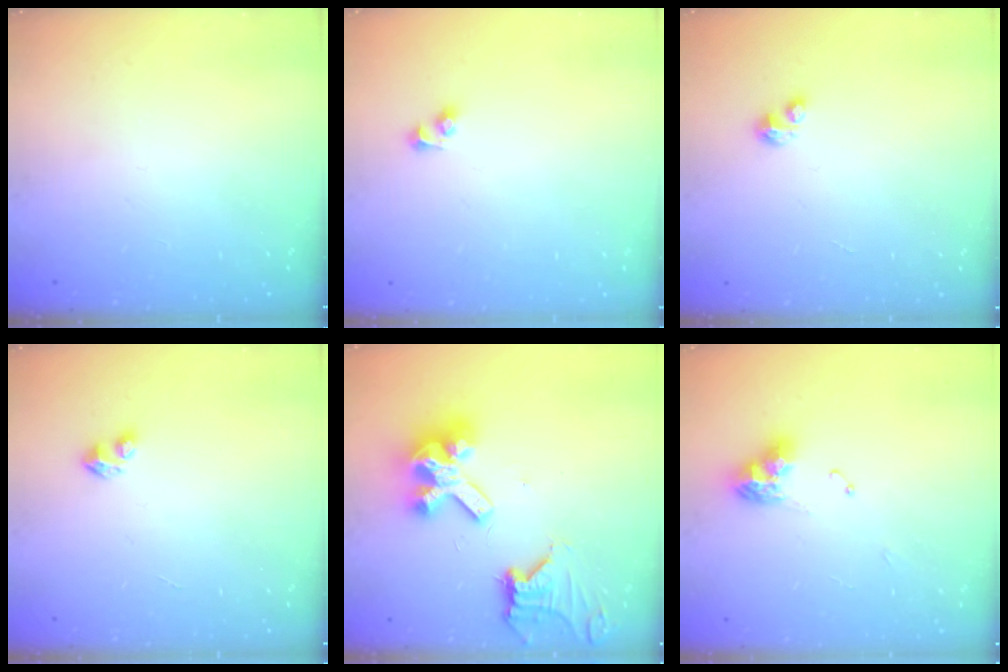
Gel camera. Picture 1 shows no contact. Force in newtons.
{"total": 2.7, "press": 2.5, "slide": 1.2}
{"total": 1.7, "press": 1.7, "slide": 0.4}
{"total": 3.0, "press": 2.9, "slide": 0.2}
{"total": 14.2, "press": 14.2, "slide": 1.1}
{"total": 9.4, "press": 9.4, "slide": 1.1}